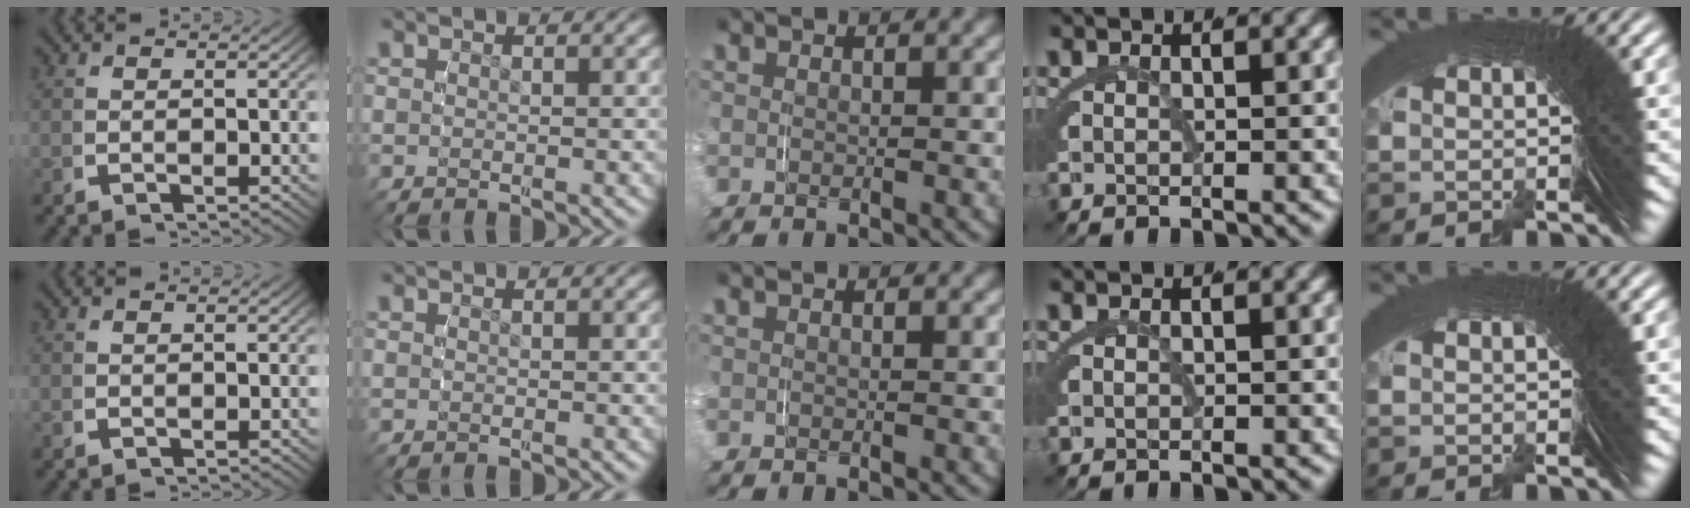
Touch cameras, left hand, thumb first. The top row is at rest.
{}